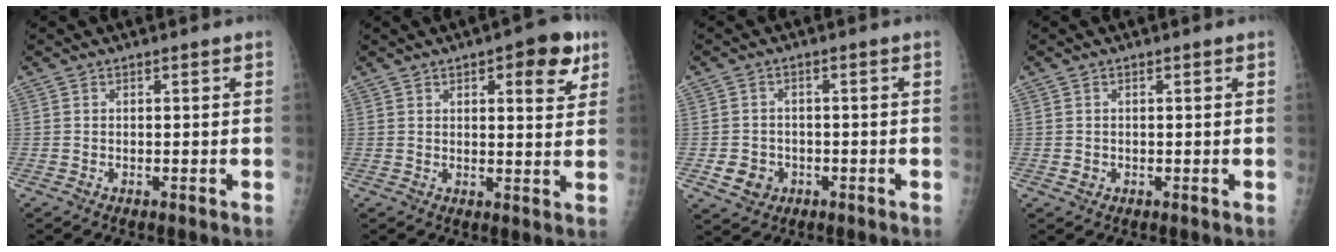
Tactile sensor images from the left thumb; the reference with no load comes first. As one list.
[{"total": 8.6, "force": [4.2, 3.2, 6.7], "torque": [-0.061, -0.015, 0.049]}, {"total": 4.5, "force": [-1.3, 4.0, 1.6], "torque": [-0.011, 0.005, -0.015]}, {"total": 1.1, "force": [0.1, 1.0, 0.4], "torque": [-0.003, 0.000, 0.004]}]